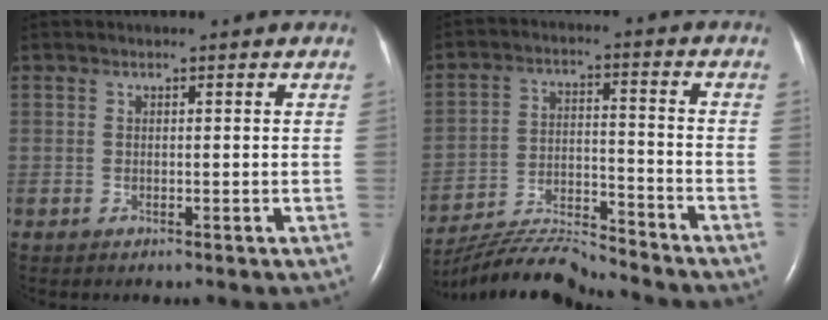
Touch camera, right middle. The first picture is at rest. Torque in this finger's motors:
{"motor_torque": [0.98, -1.16, 0.11, 0.09]}